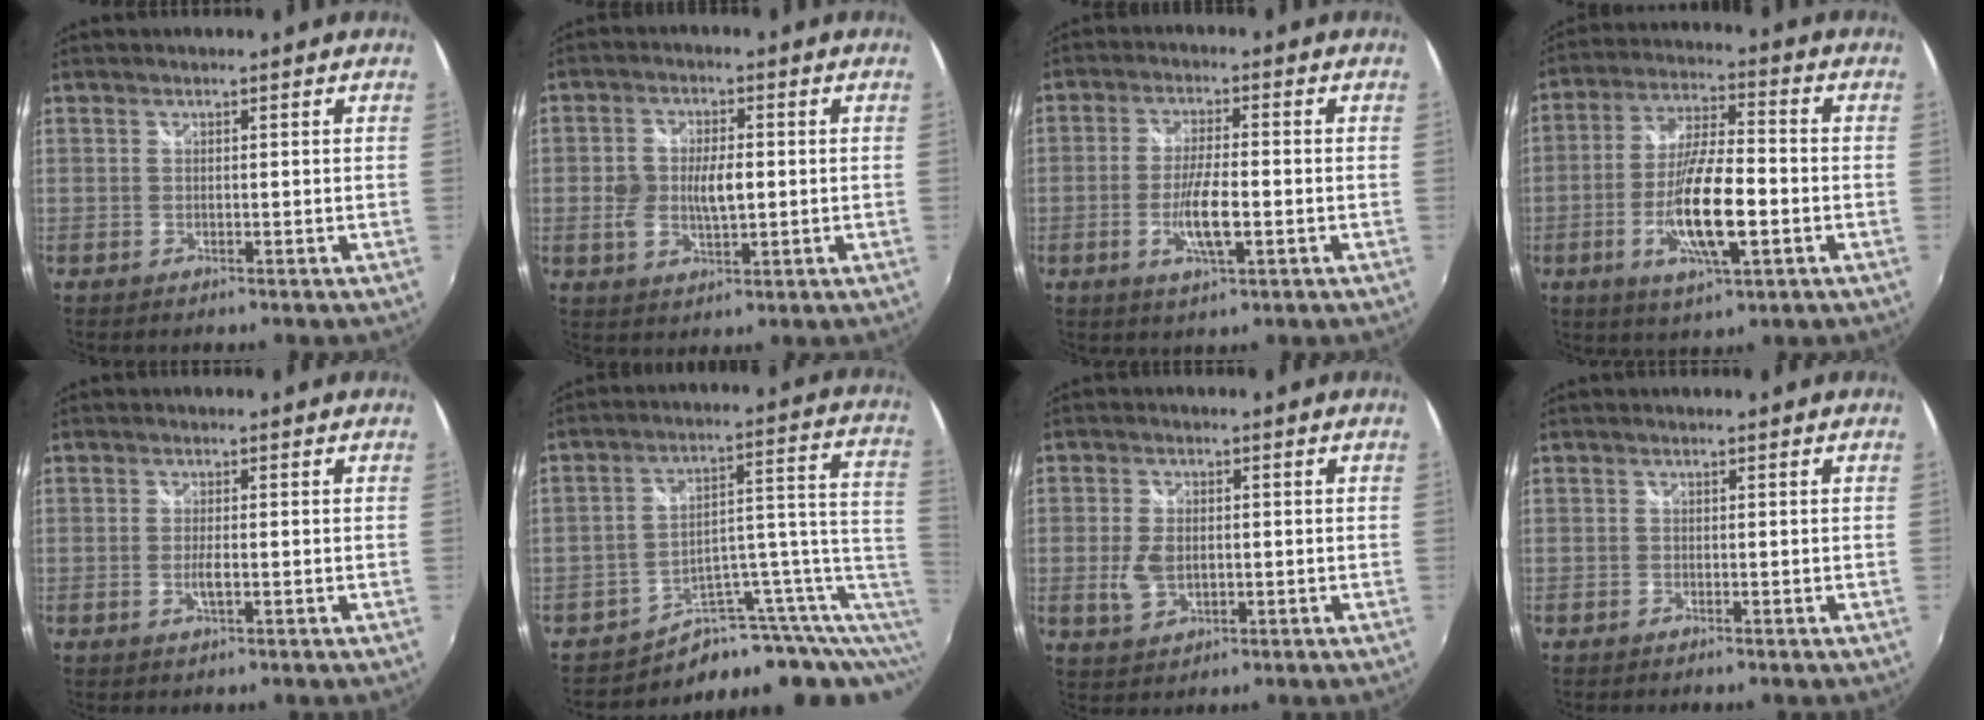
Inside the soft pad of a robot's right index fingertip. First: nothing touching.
{"total": 7.2, "force": [-0.5, 3.7, 6.2], "torque": [-0.115, -0.001, -0.009]}
{"total": 7.3, "force": [-2.1, 1.6, 6.9], "torque": [-0.135, -0.007, -0.038]}
{"total": 13.5, "force": [-3.9, 3.2, 12.5], "torque": [-0.245, -0.009, -0.071]}
{"total": 2.3, "force": [-0.5, 0.6, 2.2], "torque": [-0.042, -0.005, -0.009]}
{"total": 13.7, "force": [-4.2, 7.8, 10.4], "torque": [-0.132, 0.031, -0.065]}
{"total": 5.7, "force": [-0.6, 3.7, 4.2], "torque": [-0.092, -0.002, -0.009]}
{"total": 0.5, "force": [-0.5, 0.2, 0.1], "torque": [-0.003, -0.002, -0.012]}